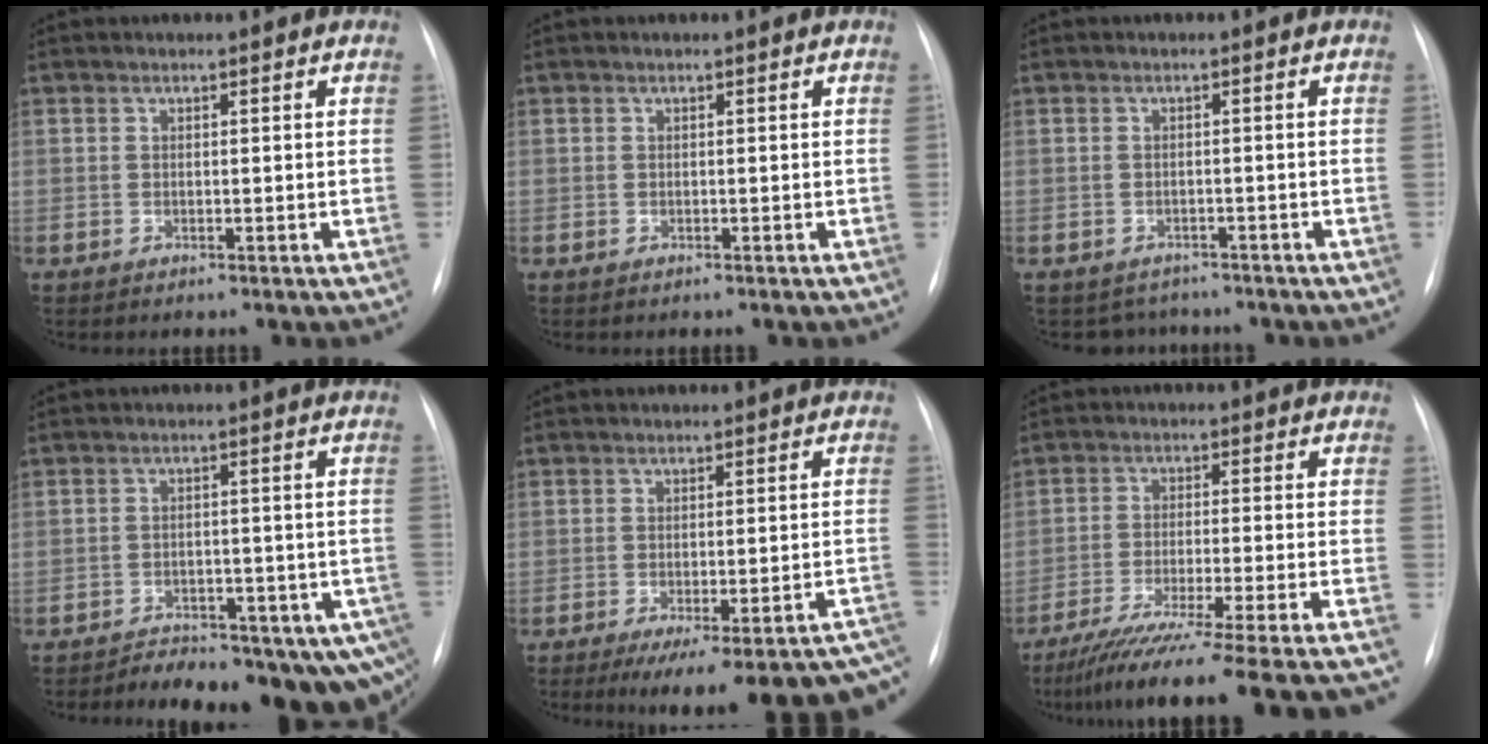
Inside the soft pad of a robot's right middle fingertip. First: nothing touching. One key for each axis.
{"total": 0.0}
{"total": 3.5, "fx": -2.9, "fy": 1.8, "fz": -0.4, "tx": 0.005, "ty": 0.010, "tz": -0.041}
{"total": 16.7, "fx": -12.2, "fy": 6.2, "fz": 9.4, "tx": -0.085, "ty": 0.023, "tz": -0.149}
{"total": 20.5, "fx": -16.4, "fy": 2.9, "fz": 12.0, "tx": -0.080, "ty": -0.002, "tz": -0.198}
{"total": 25.0, "fx": -22.0, "fy": -1.2, "fz": 11.9, "tx": -0.135, "ty": -0.061, "tz": -0.314}